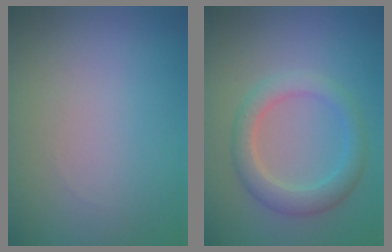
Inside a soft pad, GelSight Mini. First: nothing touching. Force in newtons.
{"total": 3.4, "press": 3.4, "slide": 0.3}